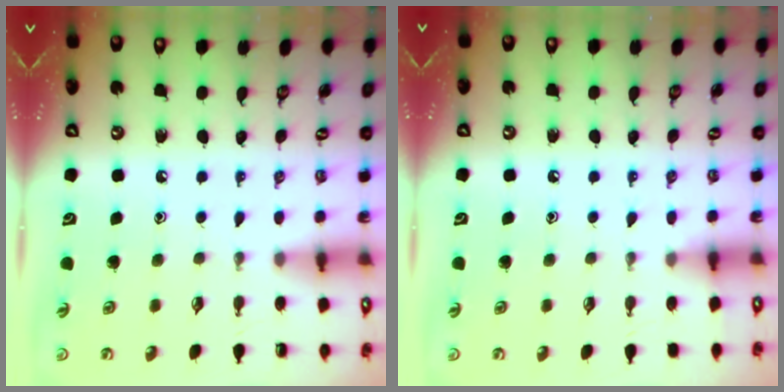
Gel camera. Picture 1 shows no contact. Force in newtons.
{"total": 3.5, "press": 3.4, "slide": 0.7}